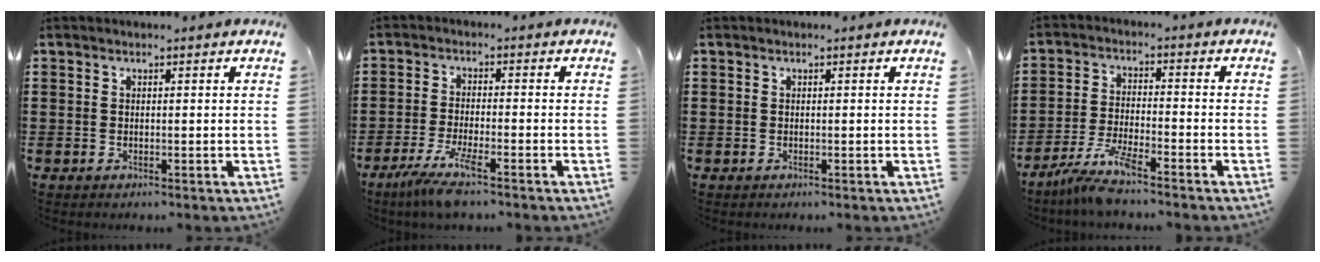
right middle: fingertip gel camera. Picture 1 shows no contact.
{"total": 5.6, "force": [-3.7, 0.2, 4.1], "torque": [-0.094, -0.019, -0.071]}
{"total": 0.0}
{"total": 6.0, "force": [-4.9, 0.2, 3.4], "torque": [-0.084, -0.018, -0.095]}